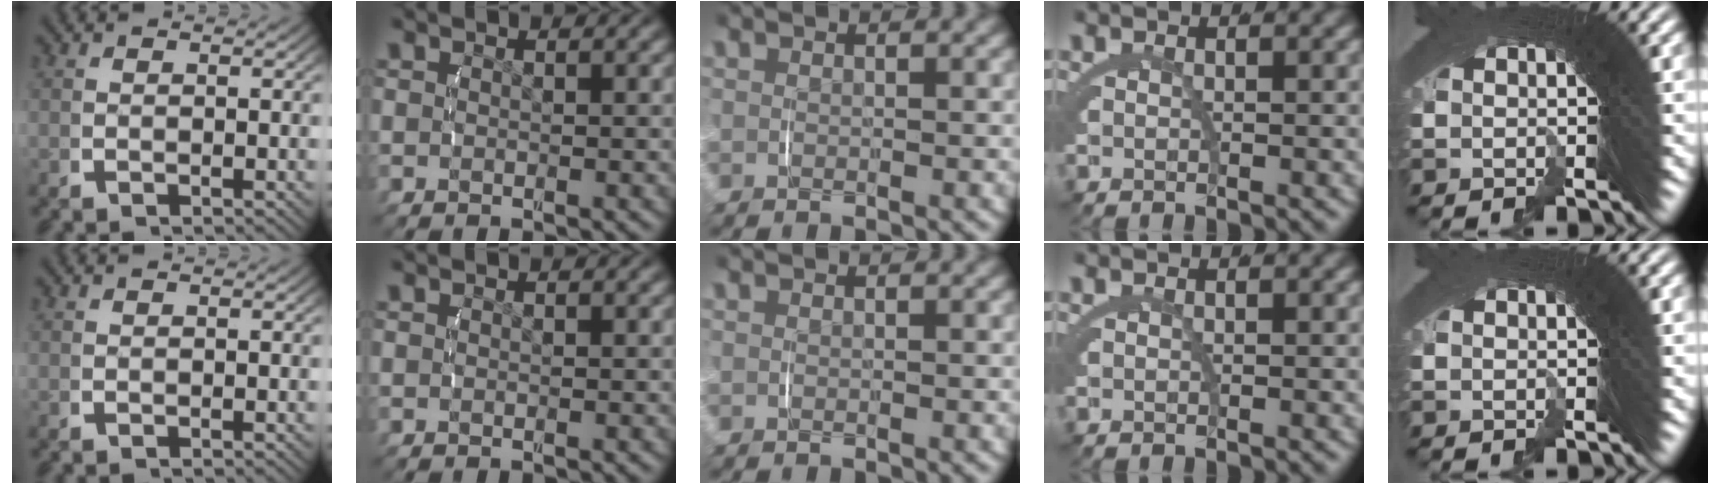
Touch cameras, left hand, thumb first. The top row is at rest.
{}